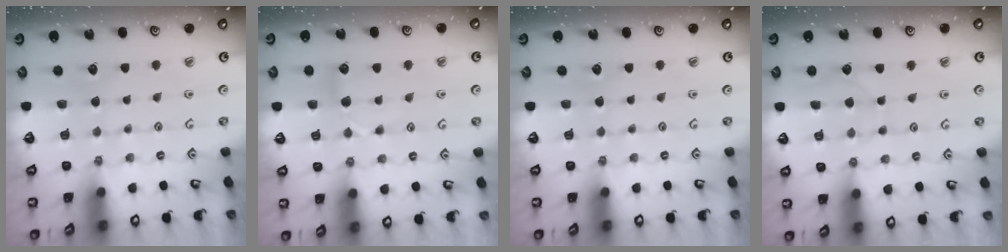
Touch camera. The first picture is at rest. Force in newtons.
{"total": 7.0, "press": 7.0, "slide": 0.5}
{"total": 0.0}
{"total": 4.6, "press": 4.6, "slide": 0.4}